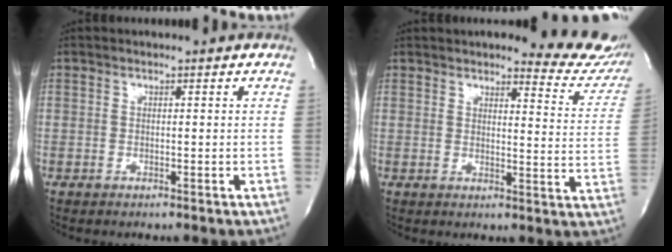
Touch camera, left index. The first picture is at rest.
{"total": 11.8, "force": [11.1, 2.3, 3.2], "torque": [-0.011, -0.053, 0.101]}